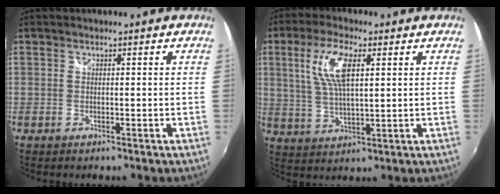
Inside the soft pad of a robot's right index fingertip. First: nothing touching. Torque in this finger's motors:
{"motor_torque": [0.96, 0.19, 0.69, 0.17]}